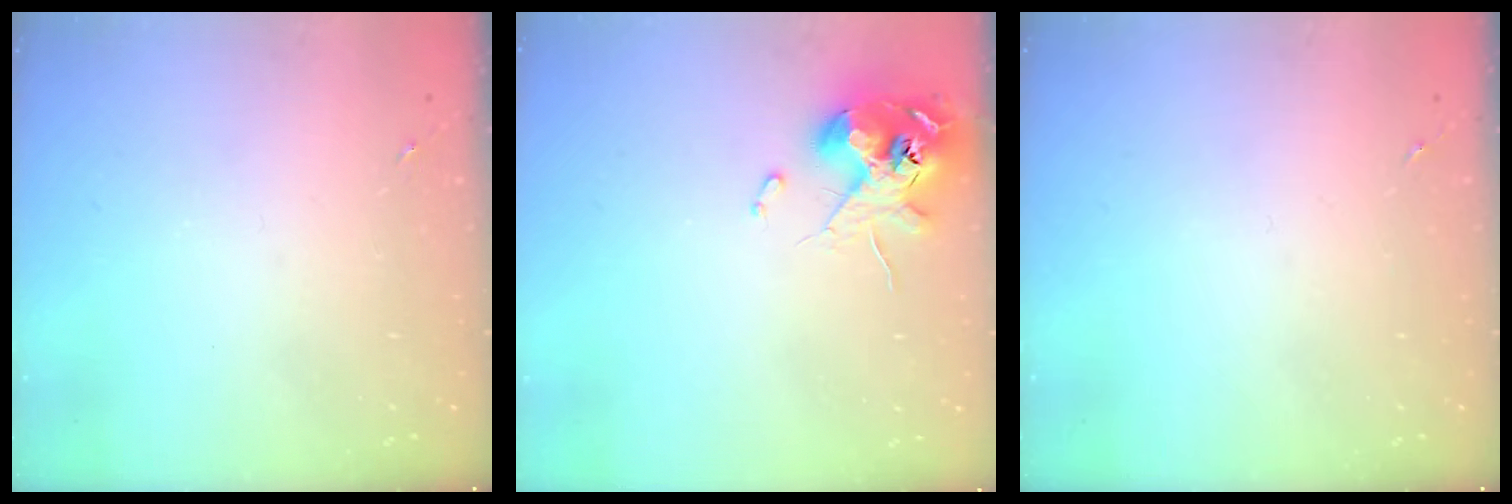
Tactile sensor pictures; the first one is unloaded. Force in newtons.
{"total": 11.6, "press": 11.4, "slide": 2.1}
{"total": 0.0}